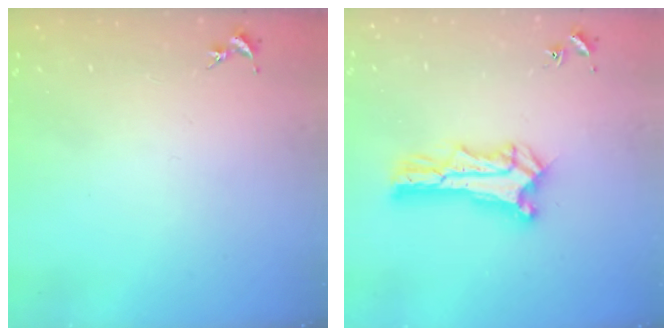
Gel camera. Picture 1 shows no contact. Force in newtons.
{"total": 2.7, "press": 2.7, "slide": 0.3}